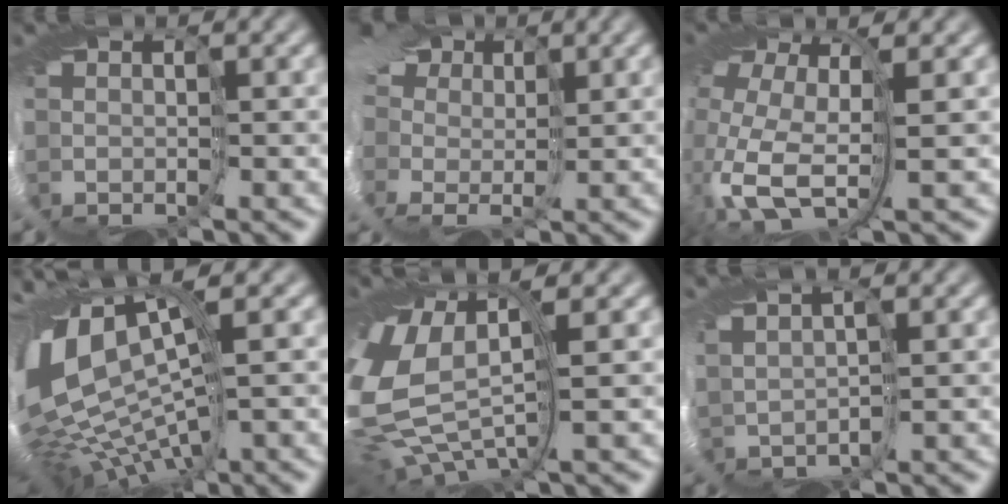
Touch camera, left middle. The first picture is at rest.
{"total": 12.4, "force": [3.7, 9.5, 7.0], "torque": [-0.161, 0.025, 0.020]}
{"total": 11.8, "force": [-2.0, 6.8, 9.4], "torque": [-0.220, -0.033, -0.021]}
{"total": 14.9, "force": [0.3, 7.1, 13.1], "torque": [-0.232, -0.017, 0.034]}
{"total": 12.2, "force": [0.4, 6.2, 10.5], "torque": [-0.246, -0.037, 0.022]}
{"total": 2.0, "force": [1.3, 1.0, 1.1], "torque": [-0.029, 0.018, 0.016]}